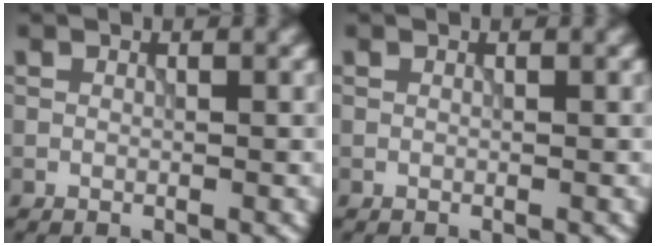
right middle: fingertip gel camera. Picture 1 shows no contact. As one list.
[{"total": 0.0}]